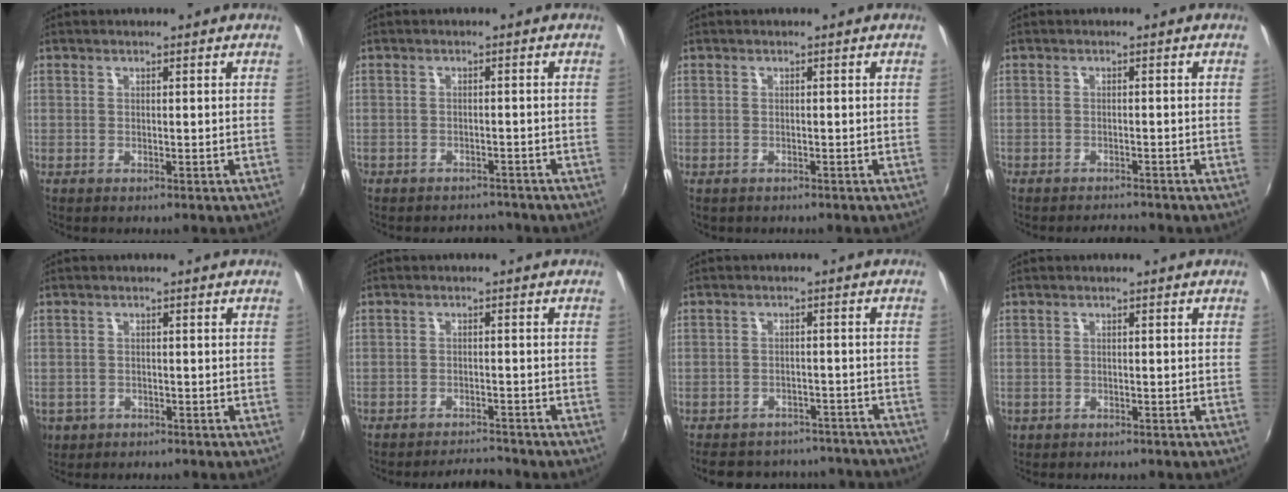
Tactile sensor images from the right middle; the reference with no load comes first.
{"total": 4.6, "force": [-4.0, 2.2, 0.5], "torque": [-0.019, 0.008, -0.059]}
{"total": 0.8, "force": [-0.6, 0.5, 0.2], "torque": [-0.009, -0.001, -0.006]}
{"total": 2.9, "force": [-2.8, 0.5, 0.5], "torque": [-0.020, -0.002, -0.046]}
{"total": 5.3, "force": [-2.4, 4.4, 1.9], "torque": [-0.058, -0.007, -0.035]}
{"total": 4.5, "force": [-4.4, 0.5, 0.5], "torque": [-0.025, 0.002, -0.070]}
{"total": 19.5, "force": [-16.9, 7.3, 6.2], "torque": [-0.130, 0.025, -0.200]}
{"total": 1.6, "force": [-0.9, 1.3, 0.4], "torque": [-0.014, -0.003, -0.013]}